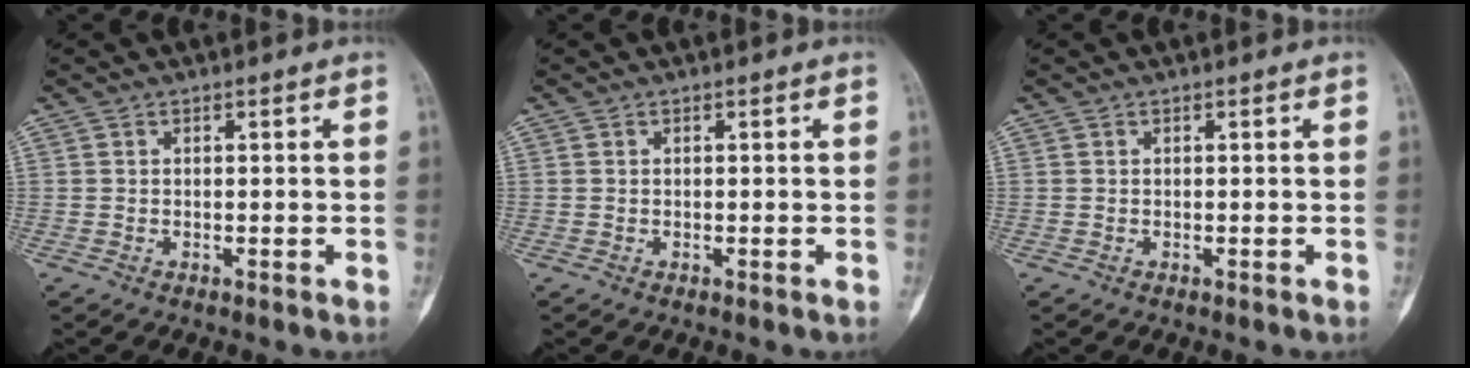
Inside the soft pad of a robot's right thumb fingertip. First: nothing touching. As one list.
[{"total": 0.0}, {"total": 0.0}]